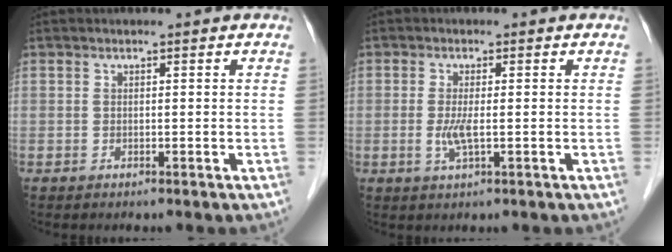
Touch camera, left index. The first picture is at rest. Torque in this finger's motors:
{"motor_torque": [0.05, 0.01, 0.08, 0.06]}